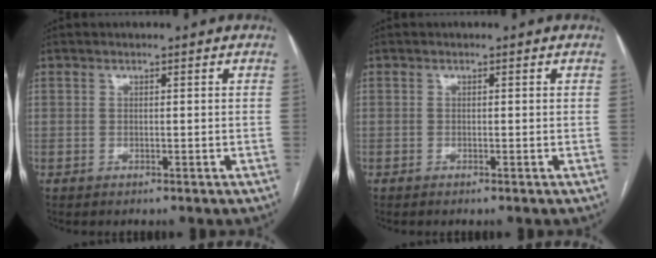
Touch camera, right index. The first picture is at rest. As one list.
[{"total": 0.0}]